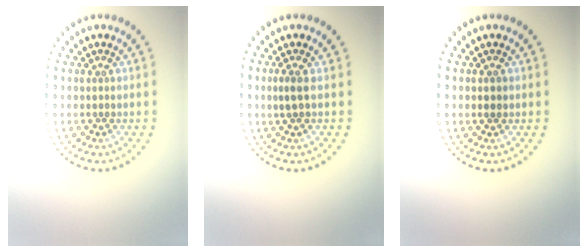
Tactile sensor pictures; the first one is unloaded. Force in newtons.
{"total": 1.2, "press": 1.0, "slide": 0.7}
{"total": 0.7, "press": 0.7, "slide": 0.0}